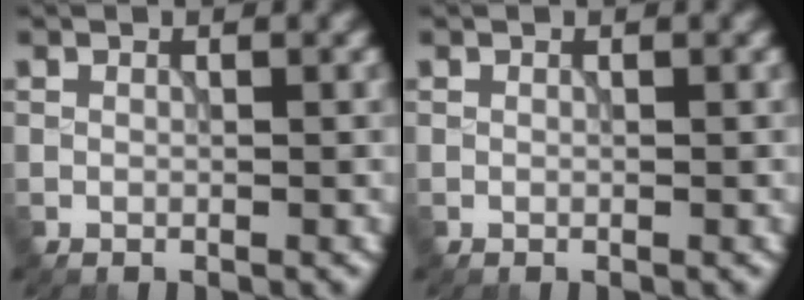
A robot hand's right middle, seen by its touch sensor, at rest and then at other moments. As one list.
[{"total": 0.0}]